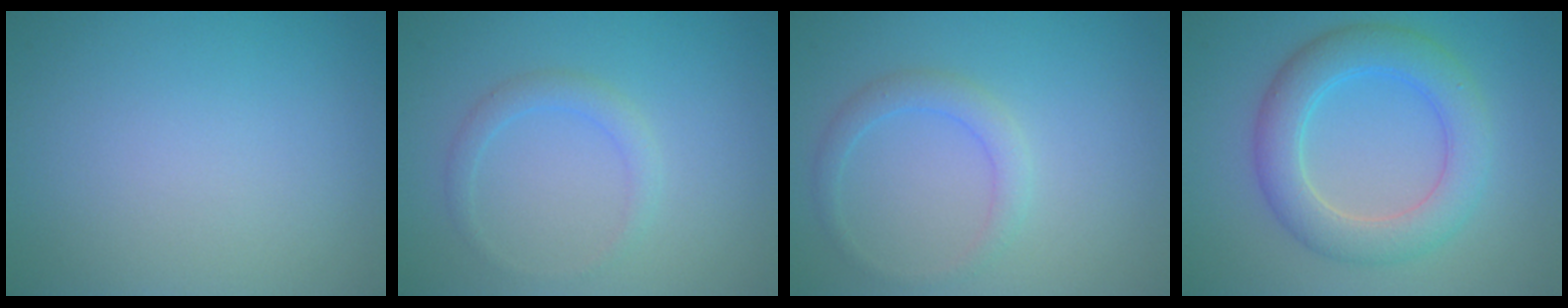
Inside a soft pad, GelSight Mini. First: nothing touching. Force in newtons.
{"total": 1.6, "press": 1.6, "slide": 0.2}
{"total": 1.9, "press": 1.9, "slide": 0.1}
{"total": 5.3, "press": 5.3, "slide": 0.3}